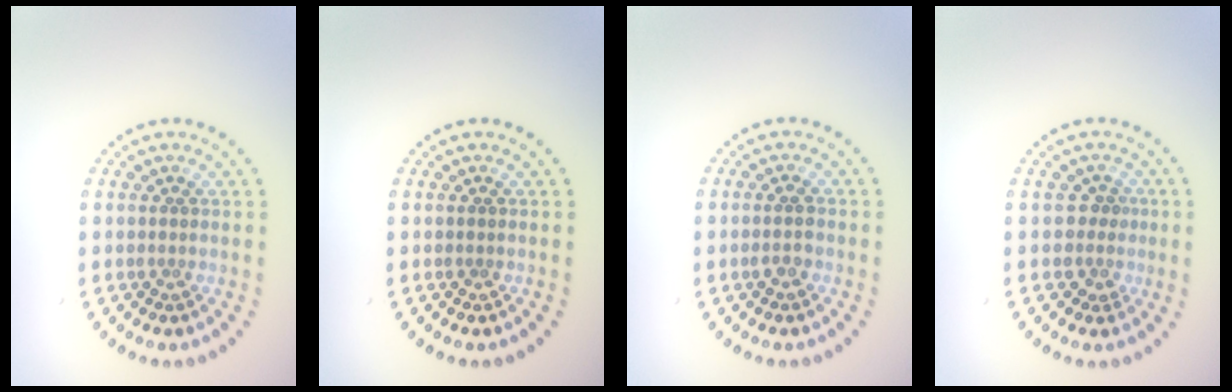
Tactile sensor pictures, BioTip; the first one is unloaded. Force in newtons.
{"total": 0.0}
{"total": 1.4, "press": 1.3, "slide": 0.3}
{"total": 1.9, "press": 1.5, "slide": 1.1}